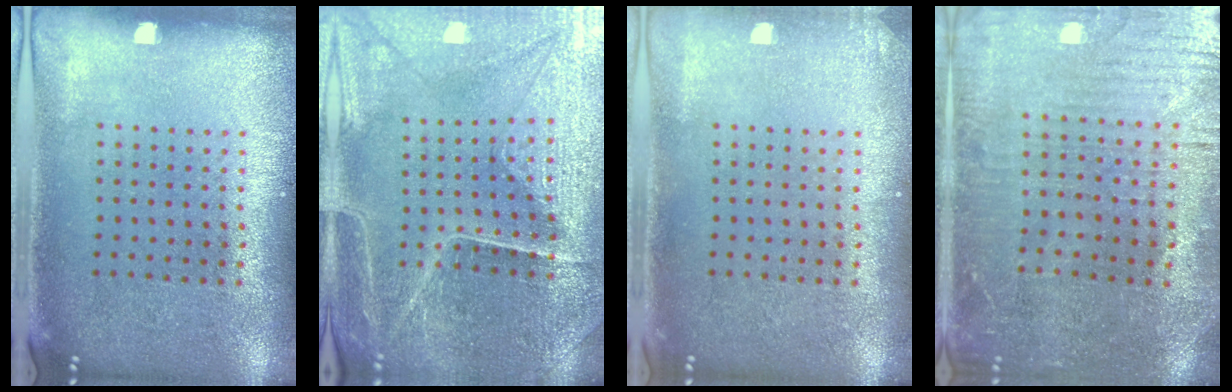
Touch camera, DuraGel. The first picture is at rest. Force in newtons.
{"total": 3.5, "press": 3.5, "slide": 0.2}
{"total": 0.7, "press": 0.7, "slide": 0.1}
{"total": 1.4, "press": 1.3, "slide": 0.5}